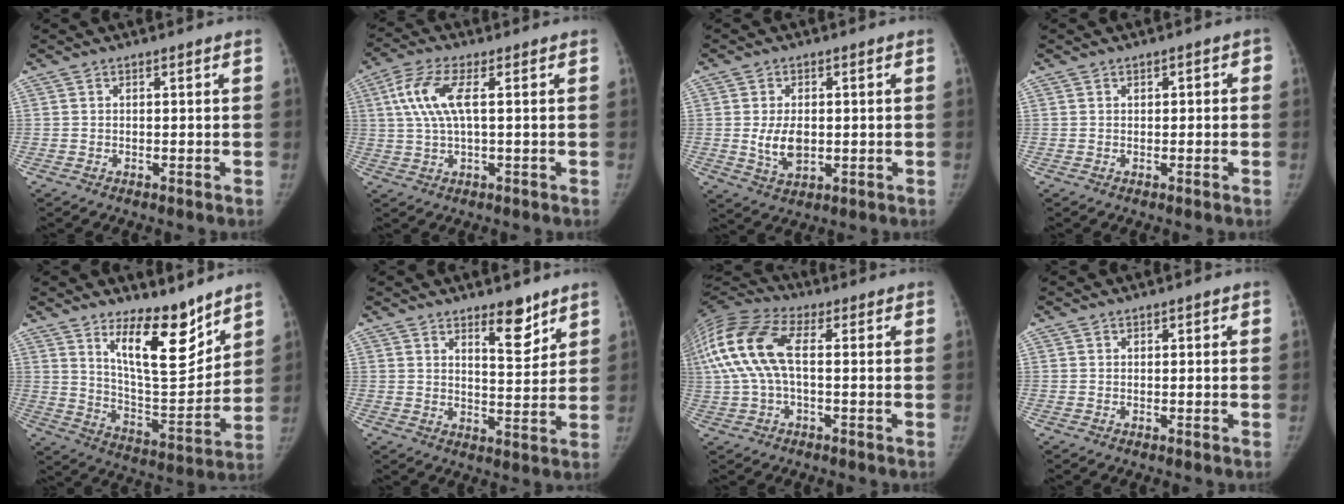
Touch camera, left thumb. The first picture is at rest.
{"total": 7.9, "force": [1.6, 2.5, 7.3], "torque": [-0.184, 0.014, 0.031]}
{"total": 6.2, "force": [-0.2, 3.9, 4.8], "torque": [-0.079, -0.007, 0.004]}
{"total": 1.7, "force": [0.2, 1.3, 1.1], "torque": [0.001, 0.005, -0.003]}
{"total": 14.7, "force": [10.1, 5.0, 9.4], "torque": [-0.109, -0.092, 0.179]}
{"total": 7.1, "force": [4.9, 2.5, 4.4], "torque": [-0.040, -0.040, 0.073]}
{"total": 15.3, "force": [1.3, 7.6, 13.2], "torque": [-0.305, 0.035, 0.018]}
{"total": 0.8, "force": [0.3, 0.5, 0.5], "torque": [0.000, 0.002, 0.001]}